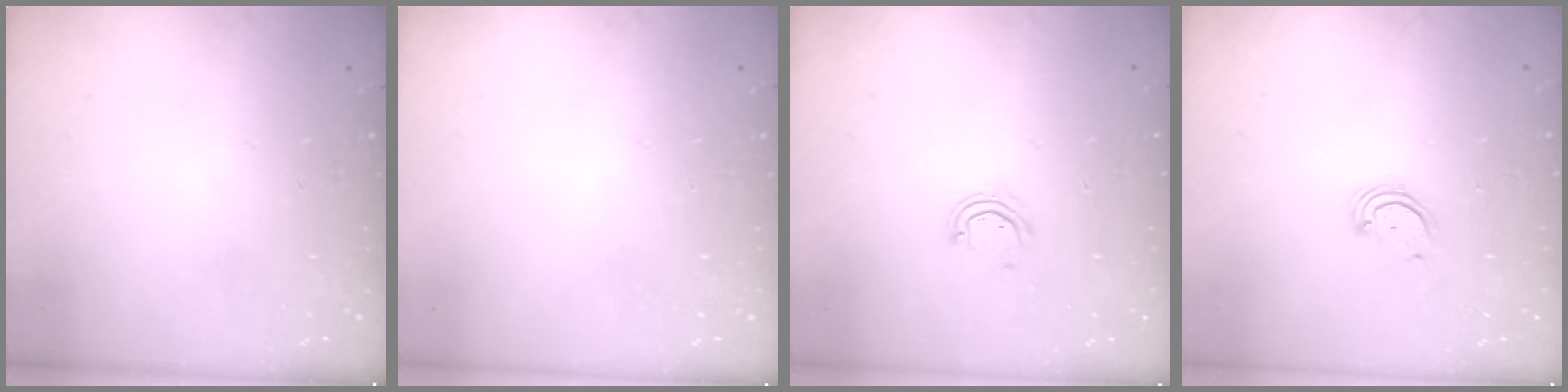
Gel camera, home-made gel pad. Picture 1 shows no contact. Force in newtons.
{"total": 0.0}
{"total": 2.7, "press": 2.7, "slide": 0.2}
{"total": 2.3, "press": 2.3, "slide": 0.2}